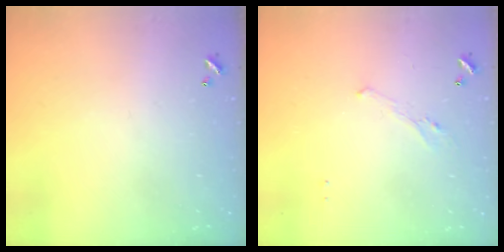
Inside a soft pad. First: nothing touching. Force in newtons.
{"total": 0.8, "press": 0.4, "slide": 0.7}